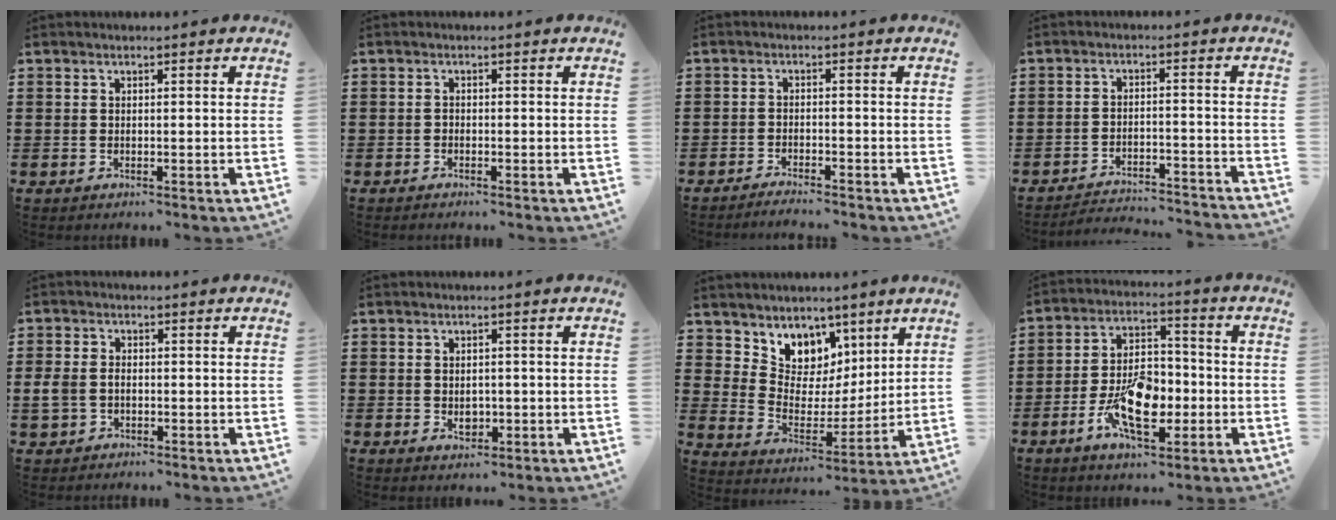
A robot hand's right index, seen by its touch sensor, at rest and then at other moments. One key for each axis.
{"total": 0.6, "fx": -0.5, "fy": 0.1, "fz": 0.1, "tx": -0.004, "ty": -0.002, "tz": -0.010}
{"total": 1.7, "fx": -1.7, "fy": -0.2, "fz": 0.1, "tx": -0.005, "ty": 0.001, "tz": -0.035}
{"total": 3.4, "fx": -3.3, "fy": 0.2, "fz": 0.3, "tx": -0.019, "ty": 0.001, "tz": -0.075}
{"total": 2.8, "fx": -0.5, "fy": 2.0, "fz": 1.9, "tx": -0.061, "ty": -0.006, "tz": -0.016}
{"total": 2.3, "fx": -0.2, "fy": 1.6, "fz": 1.7, "tx": -0.026, "ty": 0.002, "tz": -0.007}
{"total": 7.1, "fx": 5.2, "fy": 4.8, "fz": -0.5, "tx": -0.035, "ty": -0.056, "tz": 0.095}
{"total": 10.8, "fx": -3.4, "fy": 6.0, "fz": 8.2, "tx": -0.165, "ty": -0.001, "tz": -0.062}